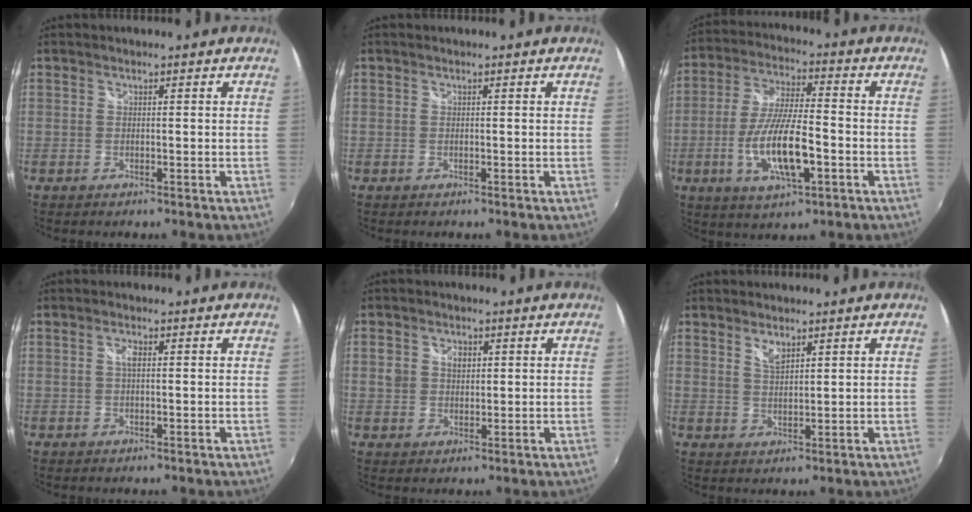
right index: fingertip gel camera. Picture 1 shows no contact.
{"total": 0.0}
{"total": 13.2, "force": [-4.2, 3.7, 12.0], "torque": [-0.242, -0.011, -0.074]}
{"total": 1.5, "force": [0.3, 0.5, 1.4], "torque": [-0.027, 0.002, 0.003]}
{"total": 3.8, "force": [0.9, 3.0, 2.0], "torque": [-0.030, 0.006, 0.015]}
{"total": 3.0, "force": [2.0, 1.2, 1.9], "torque": [-0.032, -0.002, 0.035]}